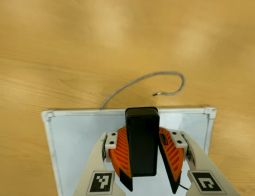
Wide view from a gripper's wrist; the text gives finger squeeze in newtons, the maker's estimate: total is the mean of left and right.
{"total": 10.8, "left": 11.8, "right": 9.8}